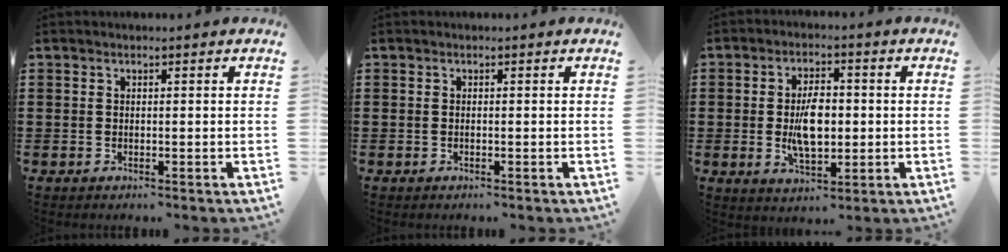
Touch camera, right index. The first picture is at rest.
{"total": 0.0}
{"total": 7.1, "force": [-0.2, 3.6, 6.2], "torque": [-0.112, -0.002, -0.010]}